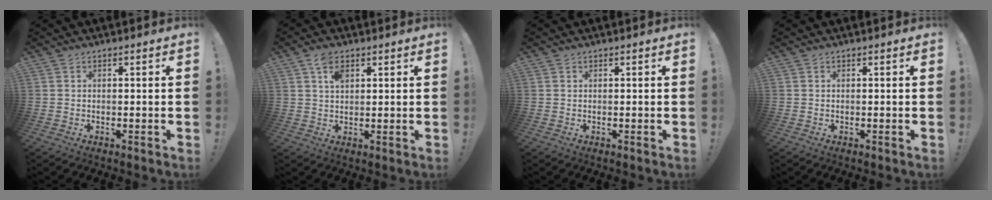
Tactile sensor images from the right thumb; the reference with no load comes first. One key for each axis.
{"total": 5.1, "fx": 2.5, "fy": 2.9, "fz": 3.4, "tx": -0.056, "ty": -0.001, "tz": 0.044}
{"total": 0.0}
{"total": 0.0}